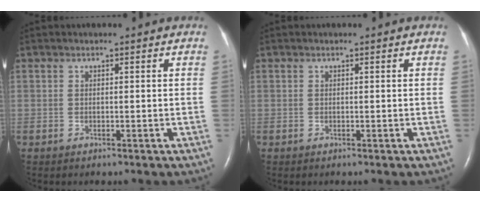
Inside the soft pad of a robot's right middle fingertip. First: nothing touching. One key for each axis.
{"total": 0.0}